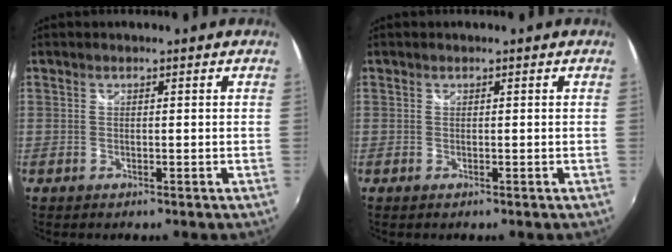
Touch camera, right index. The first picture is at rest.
{"total": 0.0}